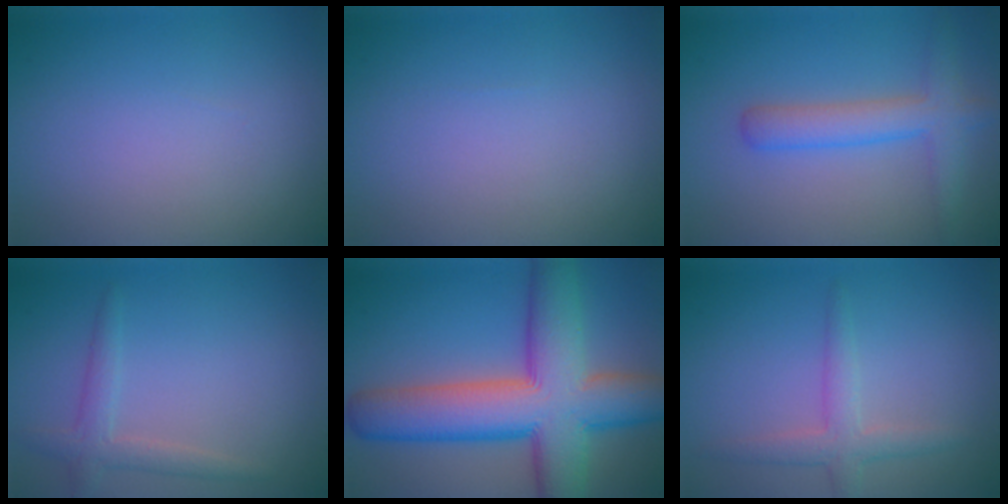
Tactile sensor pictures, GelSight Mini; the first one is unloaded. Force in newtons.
{"total": 0.0}
{"total": 3.7, "press": 3.7, "slide": 0.2}
{"total": 2.3, "press": 2.3, "slide": 0.1}
{"total": 12.6, "press": 12.6, "slide": 0.6}
{"total": 2.6, "press": 2.6, "slide": 0.0}